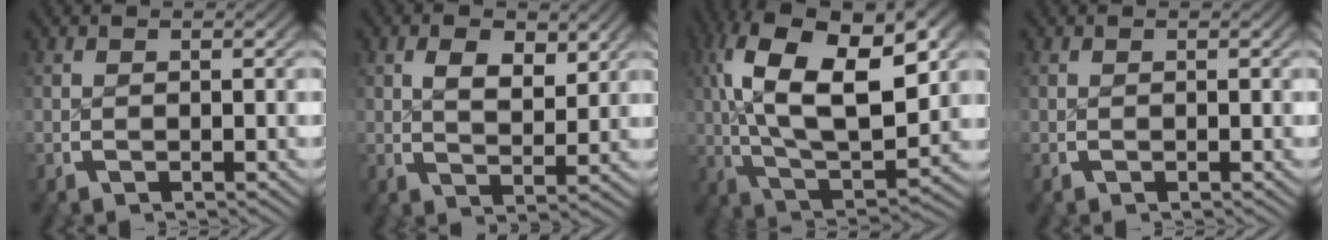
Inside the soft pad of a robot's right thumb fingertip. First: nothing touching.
{"total": 2.6, "force": [1.5, 1.3, 1.7], "torque": [-0.020, -0.010, 0.028]}
{"total": 14.0, "force": [2.3, 7.6, 11.6], "torque": [-0.228, -0.026, 0.047]}
{"total": 0.0}